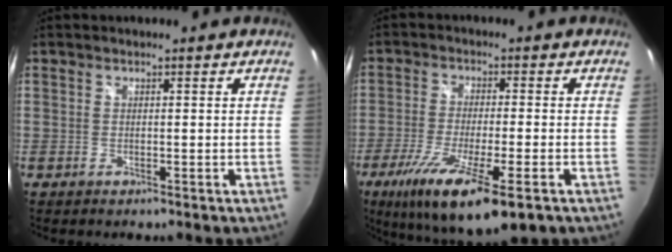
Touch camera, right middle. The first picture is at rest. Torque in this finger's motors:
{"motor_torque": [2.14, 0.00, 0.45, 0.21]}